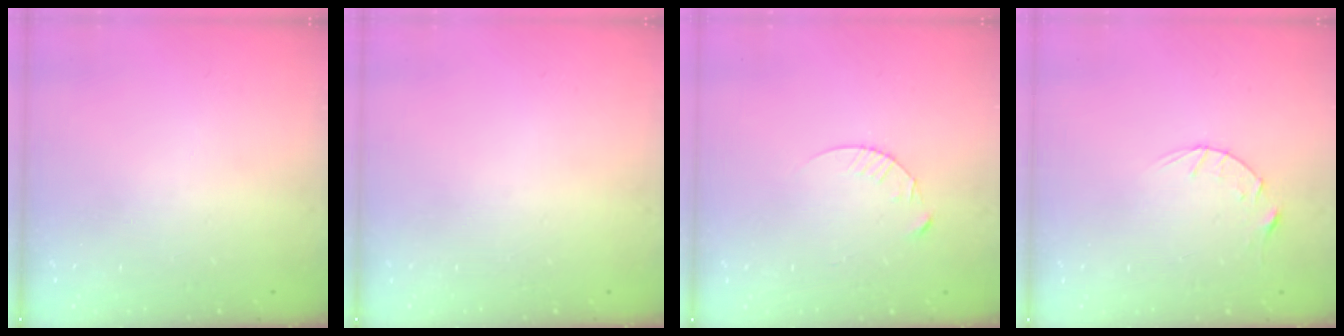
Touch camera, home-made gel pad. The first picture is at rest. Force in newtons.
{"total": 0.0}
{"total": 4.7, "press": 4.7, "slide": 0.6}
{"total": 4.5, "press": 4.5, "slide": 0.3}